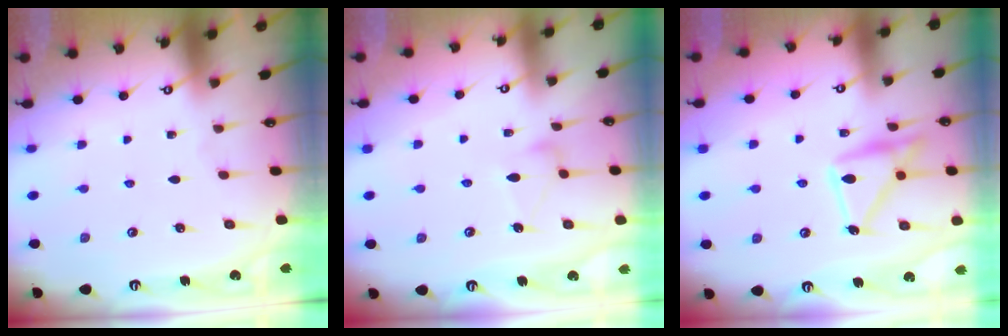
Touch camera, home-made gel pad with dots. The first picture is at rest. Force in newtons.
{"total": 8.8, "press": 8.8, "slide": 0.5}
{"total": 16.8, "press": 16.8, "slide": 1.0}